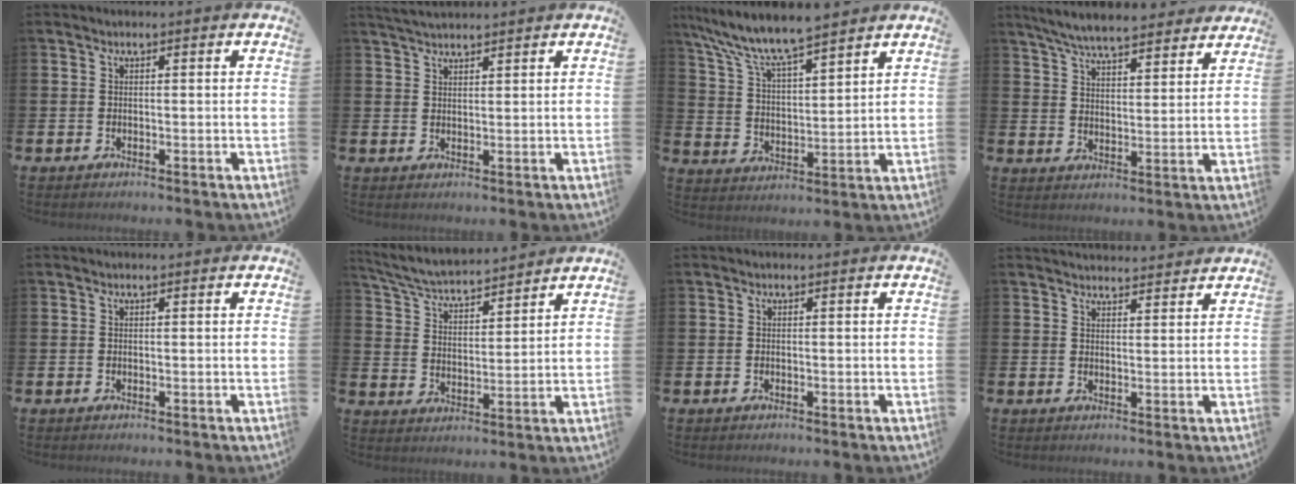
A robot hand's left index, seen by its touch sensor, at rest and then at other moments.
{"total": 3.1, "force": [3.0, 0.4, 0.7], "torque": [-0.018, -0.005, 0.055]}
{"total": 8.8, "force": [8.1, 1.1, 3.3], "torque": [-0.098, -0.045, 0.144]}
{"total": 7.0, "force": [6.7, 1.0, 2.0], "torque": [-0.058, -0.037, 0.118]}
{"total": 0.0}
{"total": 5.4, "force": [5.3, 0.5, 1.1], "torque": [-0.048, -0.035, 0.091]}
{"total": 0.0}
{"total": 3.1, "force": [3.1, 0.4, 0.0], "torque": [-0.004, -0.016, 0.057]}